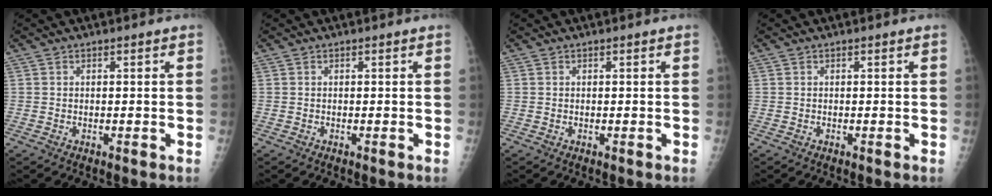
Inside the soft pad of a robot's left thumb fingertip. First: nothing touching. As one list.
[{"total": 0.0}, {"total": 0.0}, {"total": 0.0}]